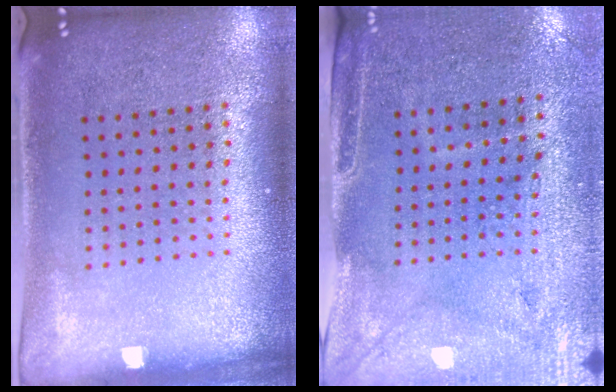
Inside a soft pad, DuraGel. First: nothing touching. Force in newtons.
{"total": 3.0, "press": 2.6, "slide": 1.5}